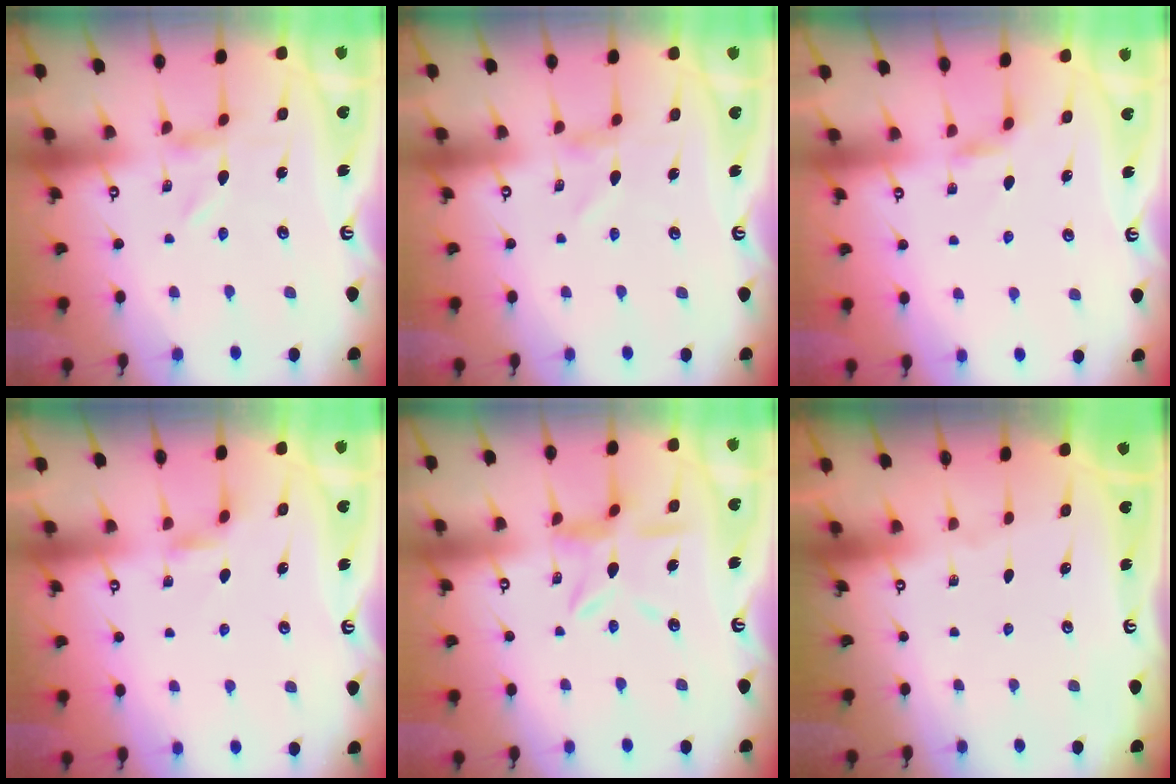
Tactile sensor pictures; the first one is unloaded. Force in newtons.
{"total": 0.0}
{"total": 2.3, "press": 2.3, "slide": 0.4}
{"total": 2.1, "press": 2.1, "slide": 0.3}
{"total": 10.2, "press": 10.2, "slide": 1.1}
{"total": 0.0}